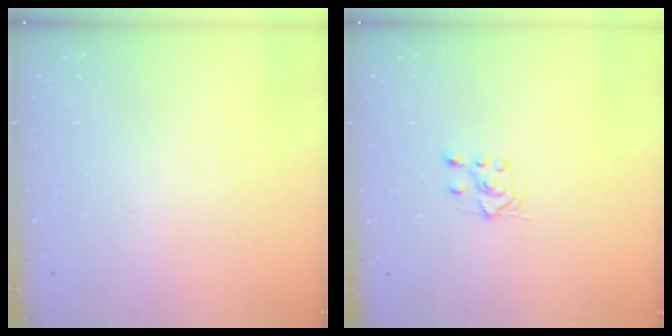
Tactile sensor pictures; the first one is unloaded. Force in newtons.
{"total": 3.7, "press": 3.6, "slide": 1.0}